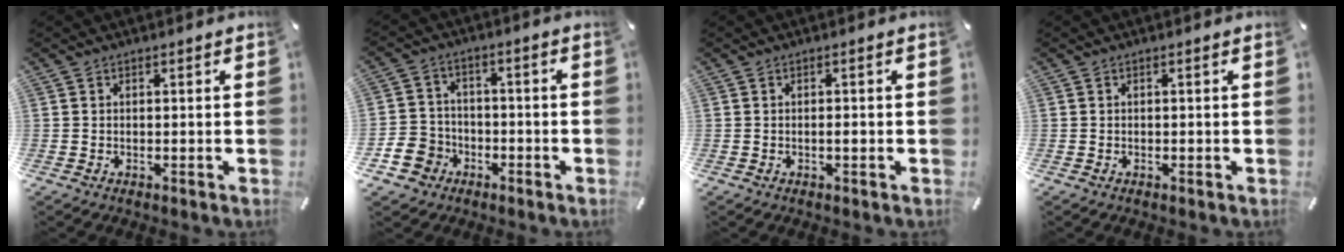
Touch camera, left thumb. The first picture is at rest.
{"total": 7.5, "force": [-3.2, 6.6, 1.7], "torque": [-0.057, 0.023, -0.060]}
{"total": 1.5, "force": [-0.3, 0.2, 1.4], "torque": [-0.026, -0.002, -0.006]}
{"total": 0.0}